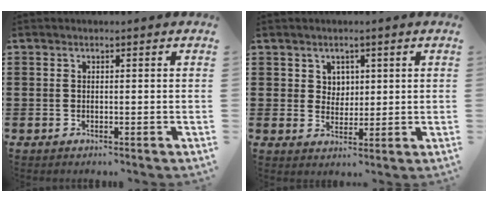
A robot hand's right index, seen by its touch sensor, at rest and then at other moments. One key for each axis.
{"total": 3.0, "fx": 1.7, "fy": 2.4, "fz": 0.6, "tx": -0.014, "ty": 0.006, "tz": 0.029}